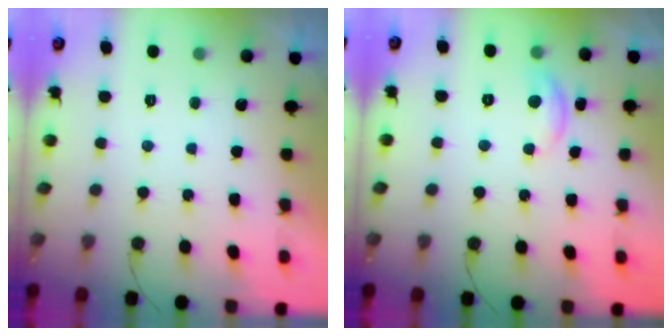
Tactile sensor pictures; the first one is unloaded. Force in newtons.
{"total": 6.2, "press": 6.2, "slide": 0.4}